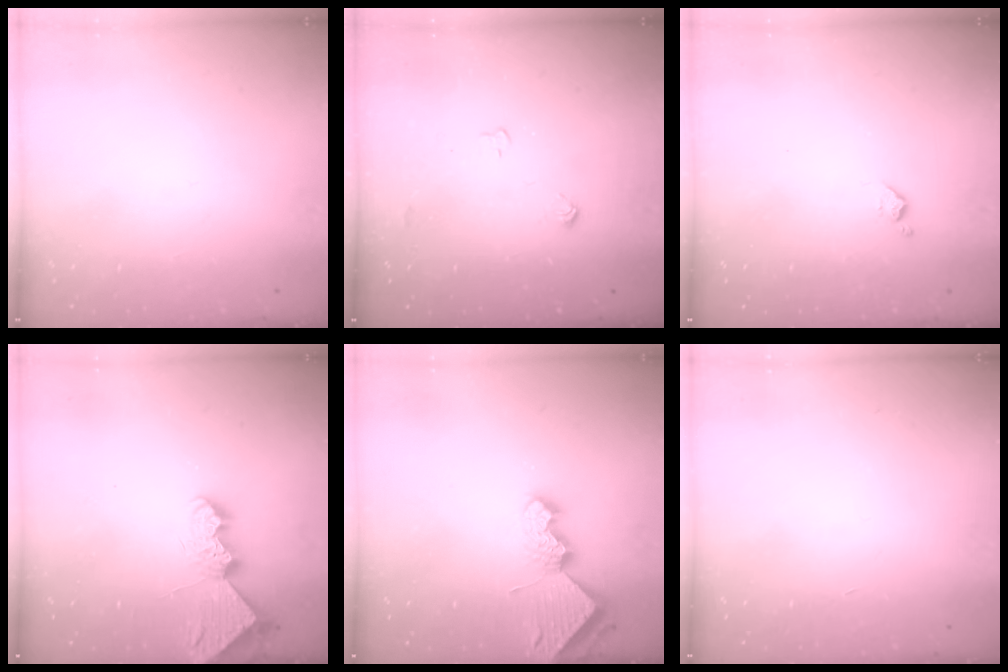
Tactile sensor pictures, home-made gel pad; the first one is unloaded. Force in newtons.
{"total": 4.0, "press": 4.0, "slide": 0.6}
{"total": 4.5, "press": 4.5, "slide": 0.7}
{"total": 8.2, "press": 8.2, "slide": 0.9}
{"total": 7.3, "press": 7.2, "slide": 0.9}
{"total": 0.9, "press": 0.9, "slide": 0.2}